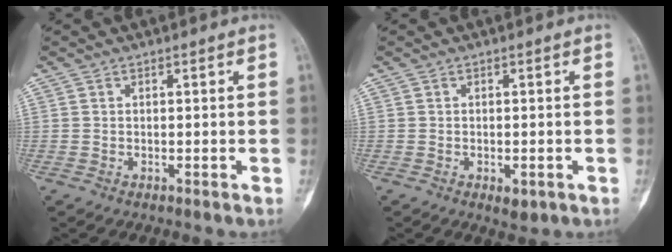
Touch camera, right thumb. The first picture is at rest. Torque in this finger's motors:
{"motor_torque": [0.77, 0.18, 0.48, -0.17, 0.07]}